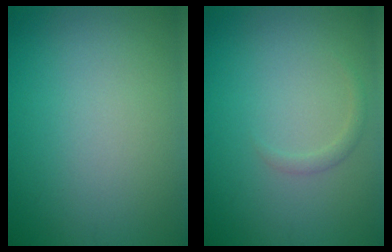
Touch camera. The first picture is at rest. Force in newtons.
{"total": 0.9, "press": 0.9, "slide": 0.0}